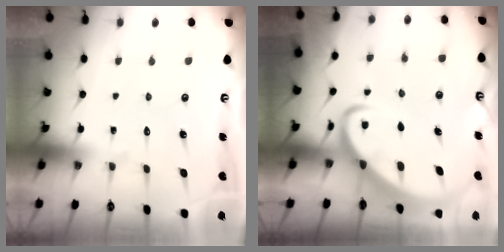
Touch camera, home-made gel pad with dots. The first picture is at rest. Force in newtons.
{"total": 5.2, "press": 5.1, "slide": 0.6}